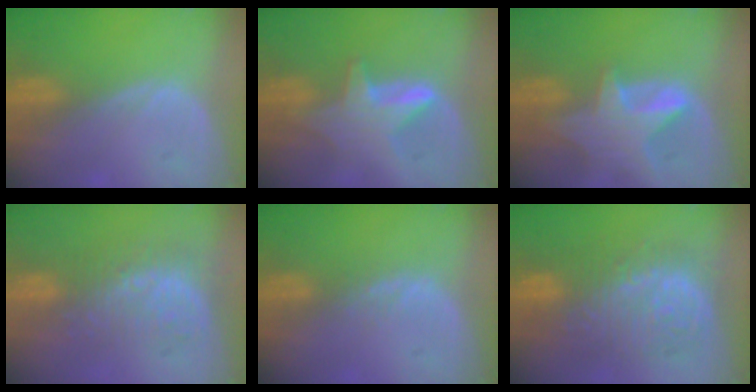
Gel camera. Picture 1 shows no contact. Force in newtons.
{"total": 6.2, "press": 6.2, "slide": 0.6}
{"total": 8.4, "press": 7.6, "slide": 3.5}
{"total": 9.2, "press": 8.4, "slide": 3.9}
{"total": 1.4, "press": 1.4, "slide": 0.3}
{"total": 12.1, "press": 12.0, "slide": 1.1}